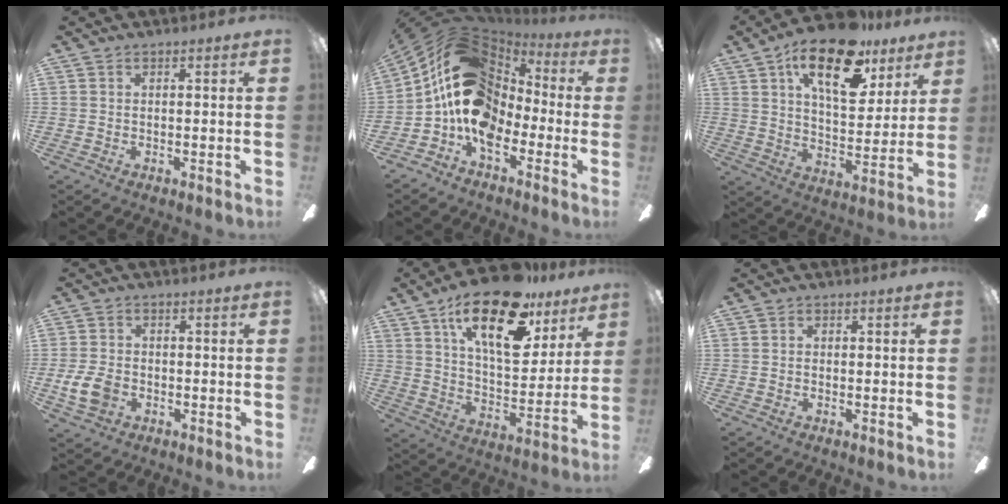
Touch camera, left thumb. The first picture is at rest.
{"total": 17.6, "force": [0.3, 12.9, 11.9], "torque": [-0.247, 0.001, 0.007]}
{"total": 20.3, "force": [11.8, 9.4, 13.7], "torque": [-0.213, -0.050, 0.197]}
{"total": 7.8, "force": [-2.2, 5.8, 4.8], "torque": [-0.102, 0.009, -0.039]}
{"total": 23.7, "force": [13.8, 10.0, 16.4], "torque": [-0.260, -0.063, 0.233]}
{"total": 1.0, "force": [-0.2, 0.8, 0.6], "torque": [-0.012, 0.005, -0.004]}